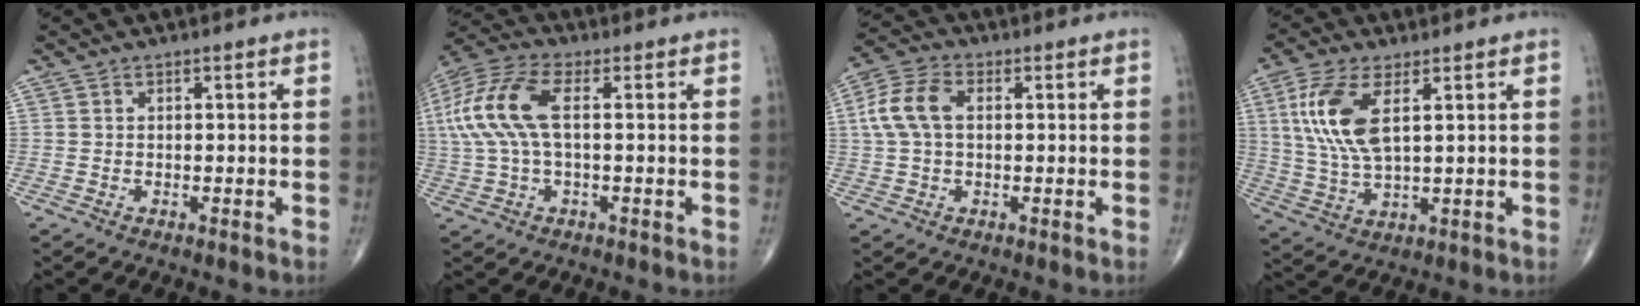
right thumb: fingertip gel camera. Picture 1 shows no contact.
{"total": 13.5, "force": [1.7, 6.0, 11.9], "torque": [-0.290, 0.029, 0.031]}
{"total": 8.2, "force": [1.2, 5.0, 6.4], "torque": [-0.144, 0.023, 0.021]}
{"total": 11.5, "force": [3.5, 4.7, 9.9], "torque": [-0.224, -0.007, 0.075]}